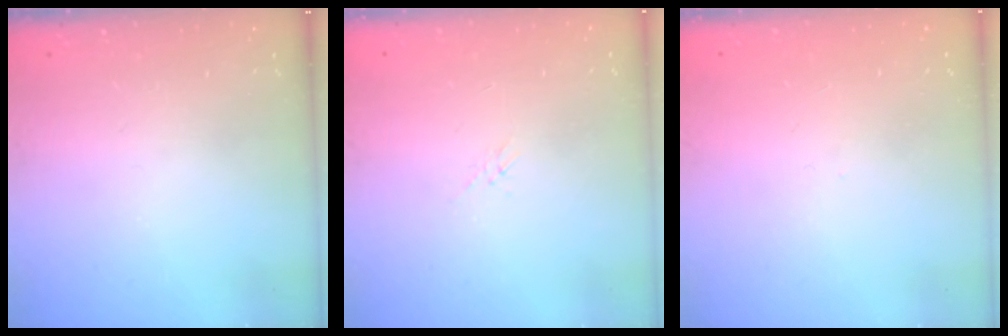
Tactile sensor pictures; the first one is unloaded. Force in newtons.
{"total": 0.5, "press": 0.5, "slide": 0.2}
{"total": 0.0}